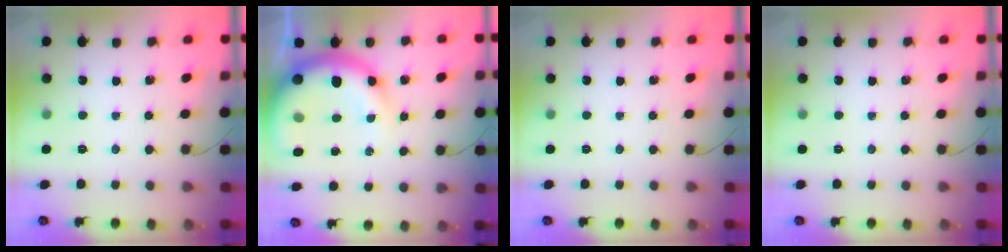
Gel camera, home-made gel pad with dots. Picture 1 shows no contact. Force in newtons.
{"total": 16.5, "press": 16.1, "slide": 3.8}
{"total": 0.0}
{"total": 0.0}